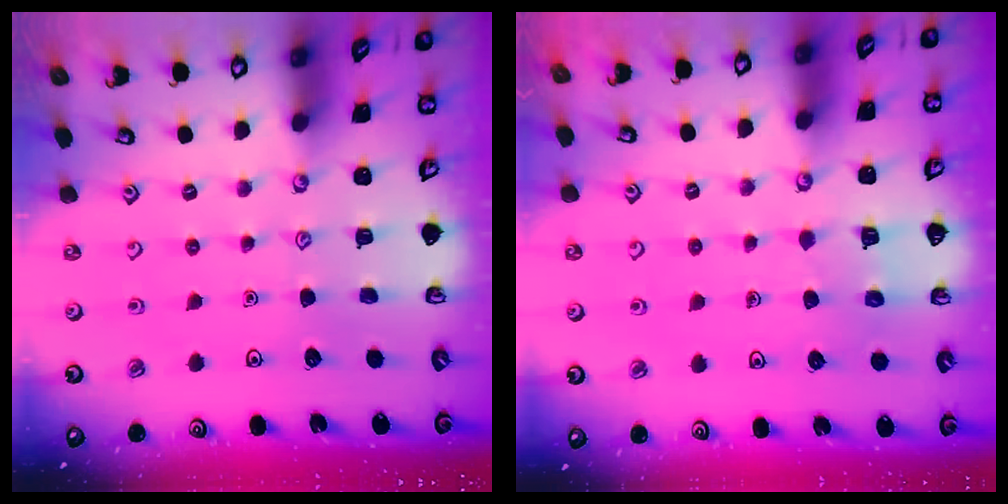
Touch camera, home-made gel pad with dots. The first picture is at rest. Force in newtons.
{"total": 4.1, "press": 4.1, "slide": 0.3}